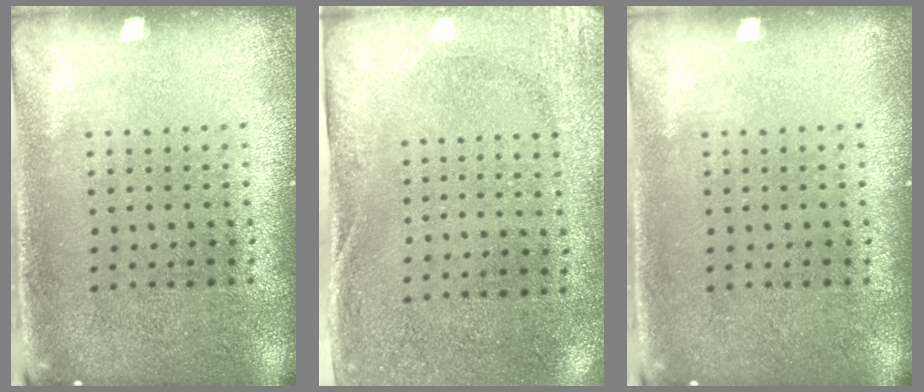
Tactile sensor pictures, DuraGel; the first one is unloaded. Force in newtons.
{"total": 2.8, "press": 2.2, "slide": 1.7}
{"total": 0.0}